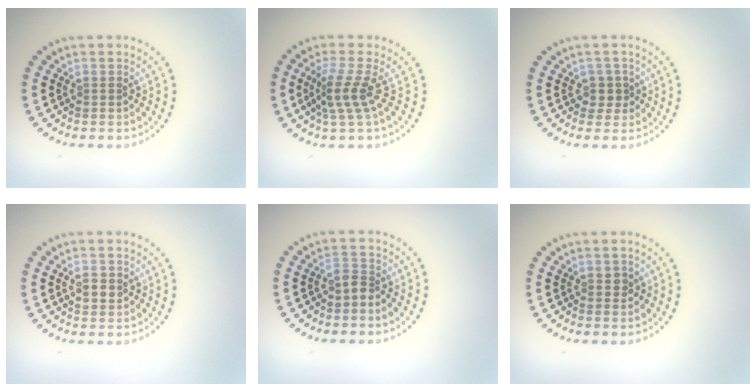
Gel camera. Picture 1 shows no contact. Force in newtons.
{"total": 2.8, "press": 2.0, "slide": 1.9}
{"total": 1.5, "press": 1.0, "slide": 1.1}
{"total": 1.6, "press": 1.5, "slide": 0.4}
{"total": 1.6, "press": 1.2, "slide": 1.1}
{"total": 0.8, "press": 0.8, "slide": 0.2}